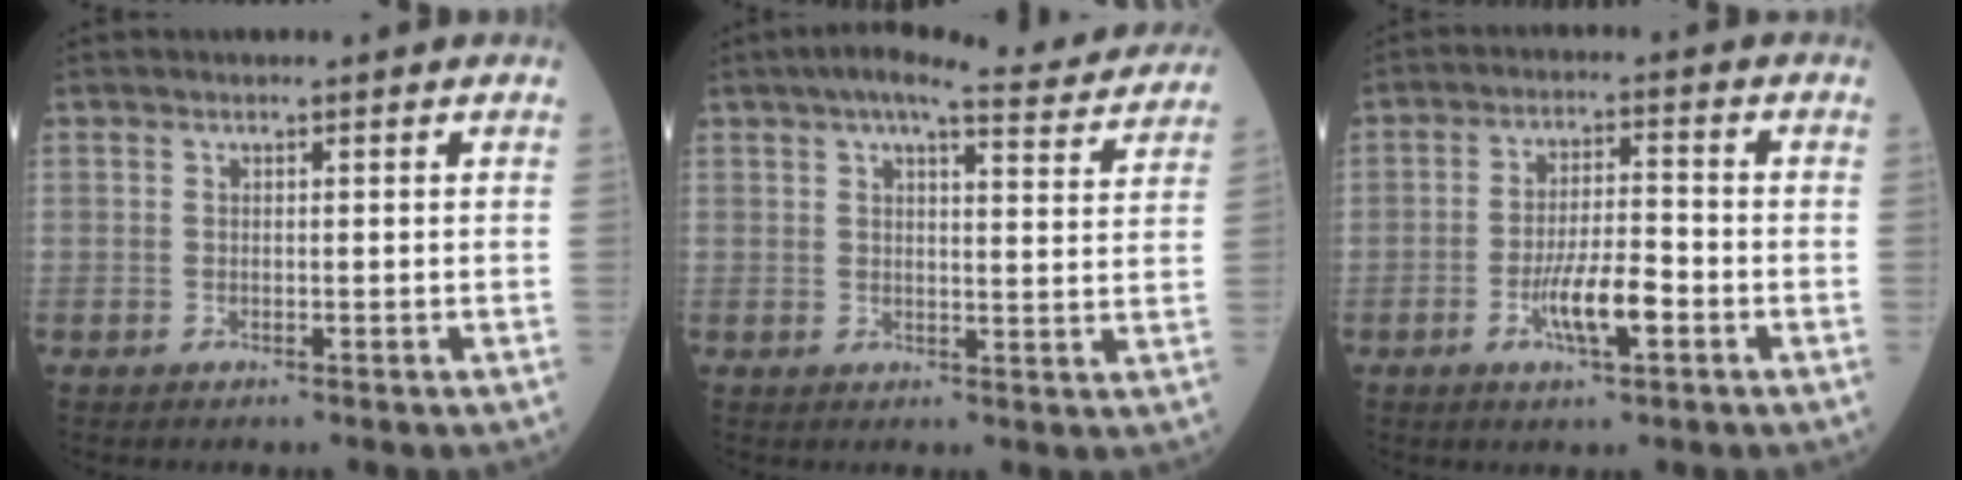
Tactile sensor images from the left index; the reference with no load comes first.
{"total": 13.0, "force": [11.8, 1.4, 5.3], "torque": [-0.074, 0.007, 0.139]}
{"total": 6.7, "force": [-2.7, 1.4, 6.0], "torque": [-0.117, -0.003, -0.049]}